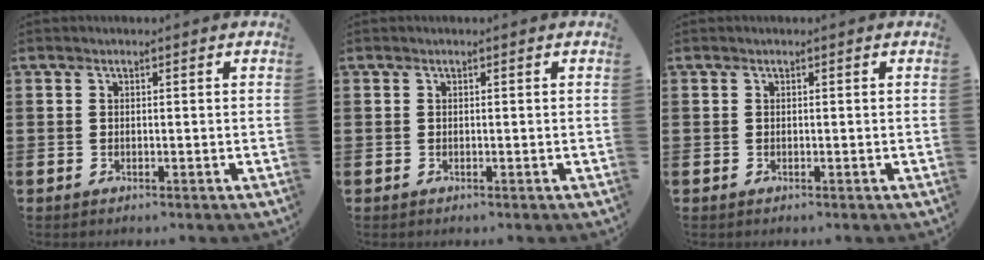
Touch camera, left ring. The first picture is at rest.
{"total": 0.0}
{"total": 0.0}